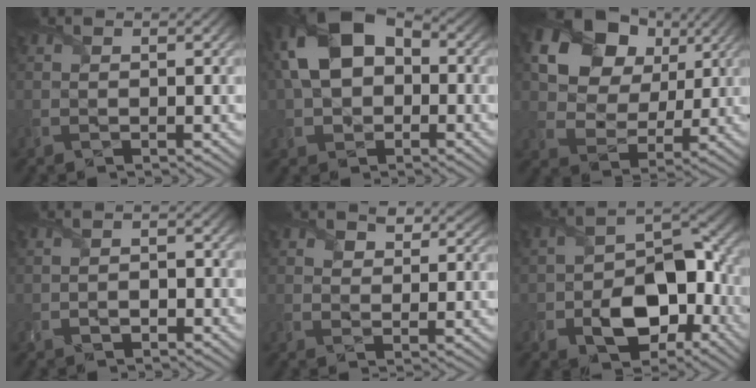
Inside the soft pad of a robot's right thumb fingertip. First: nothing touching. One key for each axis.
{"total": 14.0, "fx": 1.6, "fy": 9.8, "fz": 9.8, "tx": -0.198, "ty": 0.009, "tz": 0.018}
{"total": 15.6, "fx": 7.2, "fy": 11.0, "fz": 8.4, "tx": -0.175, "ty": 0.034, "tz": 0.121}
{"total": 1.4, "fx": -1.2, "fy": 0.5, "fz": 0.4, "tx": -0.004, "ty": 0.004, "tz": -0.023}
{"total": 3.4, "fx": 2.4, "fy": 2.0, "fz": 1.5, "tx": -0.034, "ty": -0.007, "tz": 0.041}
{"total": 10.2, "fx": -4.0, "fy": 6.2, "fz": 7.0, "tx": -0.115, "ty": -0.005, "tz": -0.070}